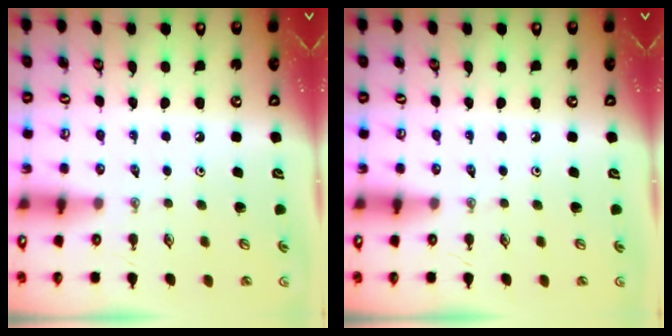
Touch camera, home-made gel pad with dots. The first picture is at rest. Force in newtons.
{"total": 0.0}